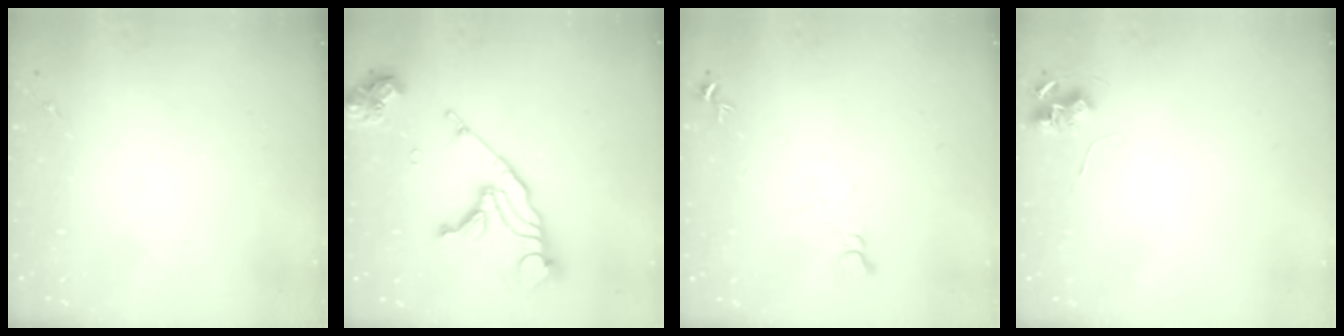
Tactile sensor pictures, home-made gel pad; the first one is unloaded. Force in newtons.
{"total": 19.5, "press": 19.4, "slide": 2.1}
{"total": 4.3, "press": 4.3, "slide": 0.4}
{"total": 6.0, "press": 6.0, "slide": 0.4}